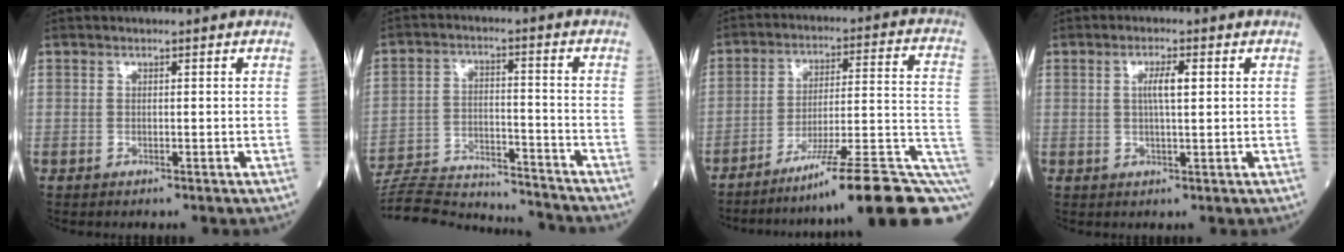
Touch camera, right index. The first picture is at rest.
{"total": 20.0, "force": [-19.2, 2.2, 5.0], "torque": [-0.118, -0.004, -0.290]}
{"total": 18.8, "force": [-11.3, 0.9, 15.0], "torque": [-0.151, 0.020, -0.168]}
{"total": 3.3, "force": [0.7, 0.4, 3.2], "torque": [-0.061, 0.004, 0.012]}